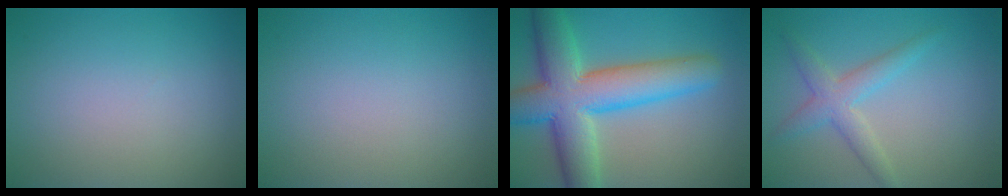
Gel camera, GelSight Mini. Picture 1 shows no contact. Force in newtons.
{"total": 0.0}
{"total": 10.5, "press": 10.5, "slide": 0.5}
{"total": 3.0, "press": 3.0, "slide": 0.1}